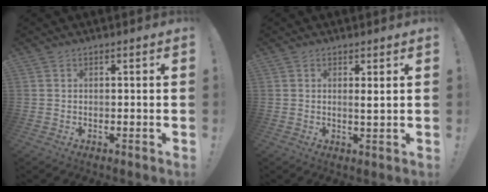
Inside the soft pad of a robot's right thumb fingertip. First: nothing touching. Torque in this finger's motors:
{"motor_torque": [-0.08, 0.16, 0.06, 0.22, 0.02]}